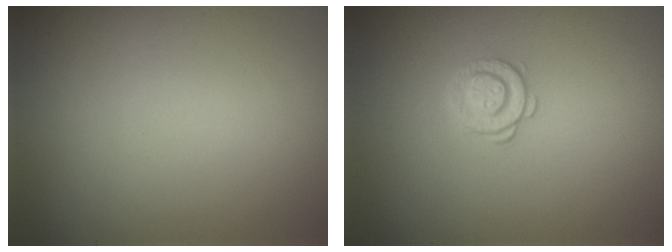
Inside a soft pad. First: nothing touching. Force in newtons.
{"total": 1.6, "press": 1.2, "slide": 1.0}